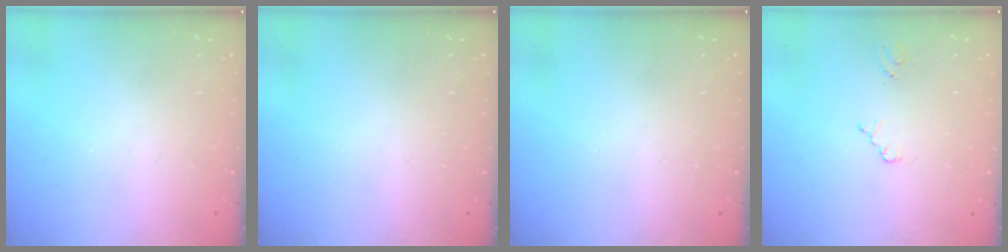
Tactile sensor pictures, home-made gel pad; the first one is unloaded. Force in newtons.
{"total": 0.0}
{"total": 0.0}
{"total": 2.5, "press": 2.5, "slide": 0.3}